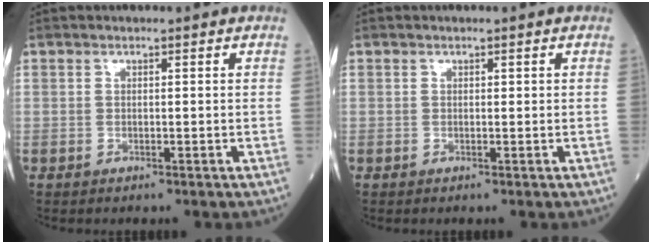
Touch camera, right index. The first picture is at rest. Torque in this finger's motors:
{"motor_torque": [-0.17, 0.01, -0.03, -0.01]}